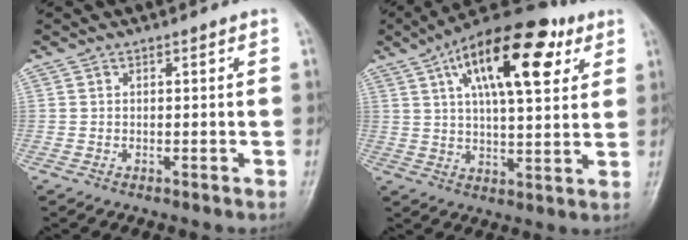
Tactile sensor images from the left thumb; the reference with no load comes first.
{"total": 20.4, "force": [8.7, 8.4, 16.5], "torque": [-0.240, -0.006, 0.134]}